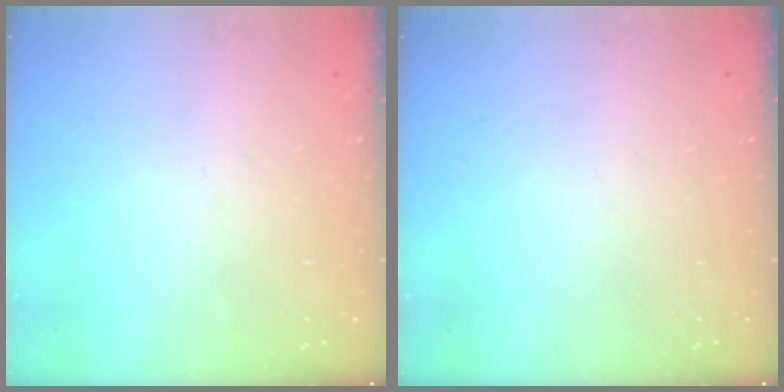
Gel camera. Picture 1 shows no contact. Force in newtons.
{"total": 0.0}